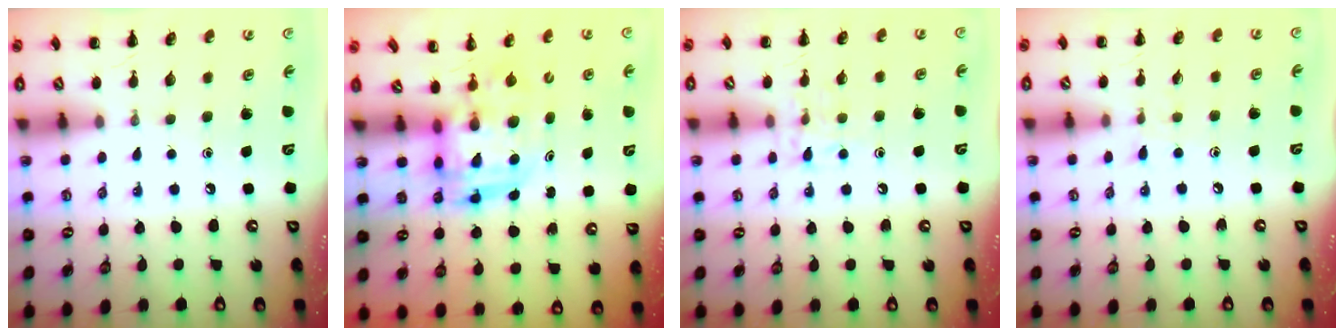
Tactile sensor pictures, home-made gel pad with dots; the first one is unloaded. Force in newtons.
{"total": 3.7, "press": 3.6, "slide": 0.7}
{"total": 7.6, "press": 7.5, "slide": 1.0}
{"total": 4.4, "press": 4.0, "slide": 1.8}